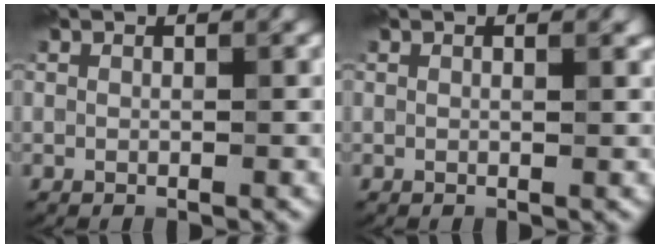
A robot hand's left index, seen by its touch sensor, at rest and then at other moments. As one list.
[{"total": 0.7, "force": [0.4, 0.2, 0.6], "torque": [-0.006, 0.000, 0.007]}]